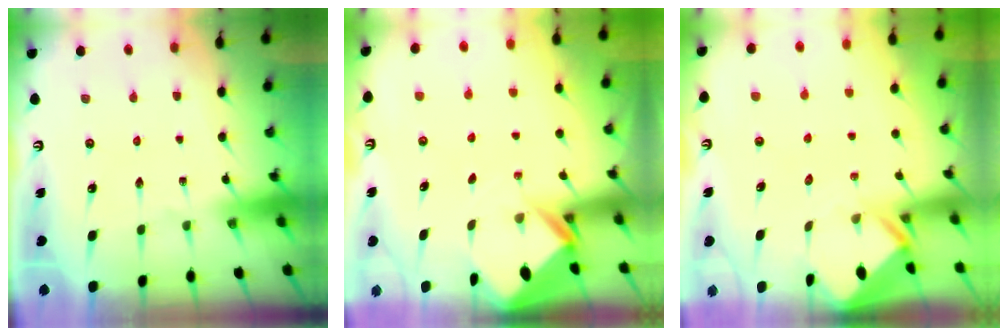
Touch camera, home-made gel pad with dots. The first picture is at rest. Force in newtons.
{"total": 2.7, "press": 2.7, "slide": 0.0}
{"total": 2.6, "press": 2.6, "slide": 0.1}